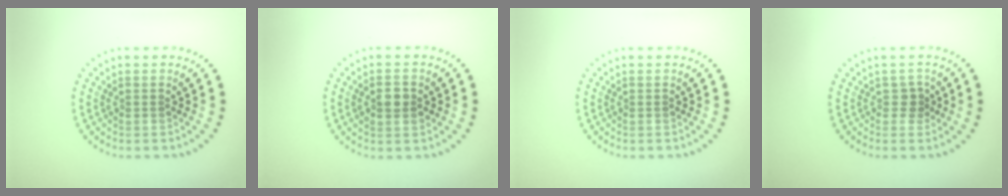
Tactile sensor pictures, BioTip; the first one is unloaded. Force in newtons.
{"total": 2.1, "press": 2.0, "slide": 0.3}
{"total": 0.0}
{"total": 1.0, "press": 0.8, "slide": 0.6}